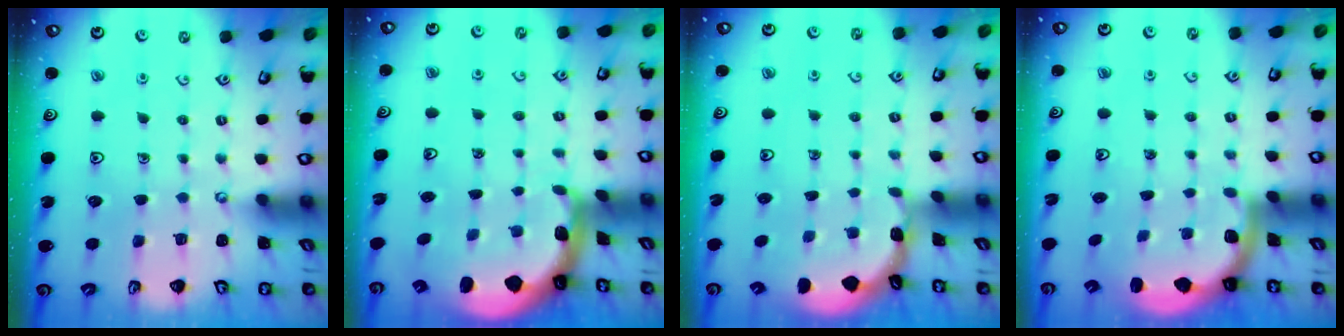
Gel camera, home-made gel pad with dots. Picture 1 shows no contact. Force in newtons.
{"total": 1.8, "press": 1.8, "slide": 0.4}
{"total": 1.1, "press": 1.1, "slide": 0.2}
{"total": 2.0, "press": 2.0, "slide": 0.5}